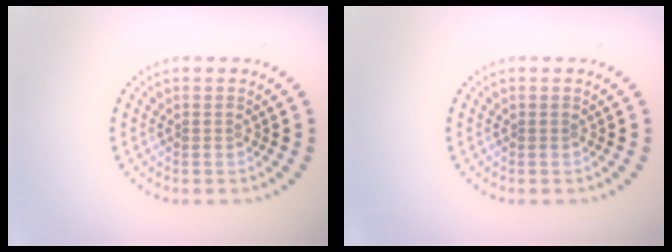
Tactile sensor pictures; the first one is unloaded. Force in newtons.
{"total": 0.0}